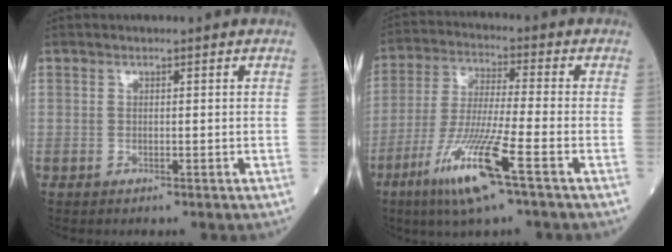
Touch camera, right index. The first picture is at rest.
{"total": 12.6, "force": [-6.4, -0.3, 10.9], "torque": [-0.226, -0.027, -0.122]}